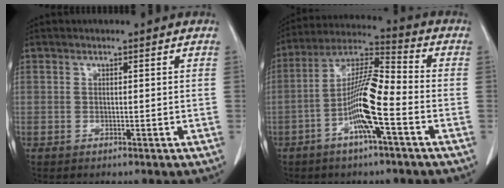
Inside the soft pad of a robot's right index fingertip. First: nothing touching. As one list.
[{"total": 11.5, "force": [-3.8, 1.1, 10.8], "torque": [-0.212, 0.010, -0.075]}]